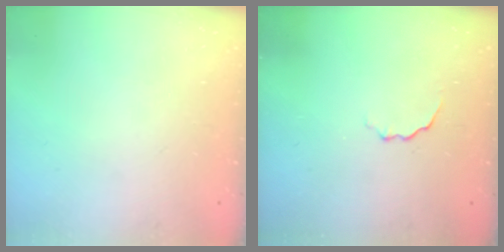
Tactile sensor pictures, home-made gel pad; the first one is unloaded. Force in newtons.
{"total": 3.0, "press": 2.9, "slide": 0.7}